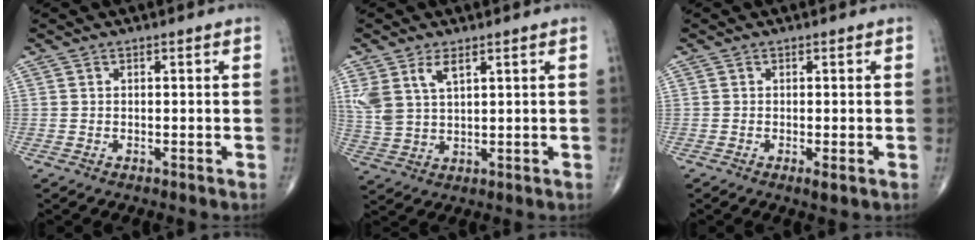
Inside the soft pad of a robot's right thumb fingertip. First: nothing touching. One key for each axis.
{"total": 6.7, "fx": 3.4, "fy": 3.3, "fz": 4.8, "tx": -0.103, "ty": -0.008, "tz": 0.077}
{"total": 1.4, "fx": -0.4, "fy": 0.2, "fz": 1.3, "tx": -0.026, "ty": -0.006, "tz": -0.011}